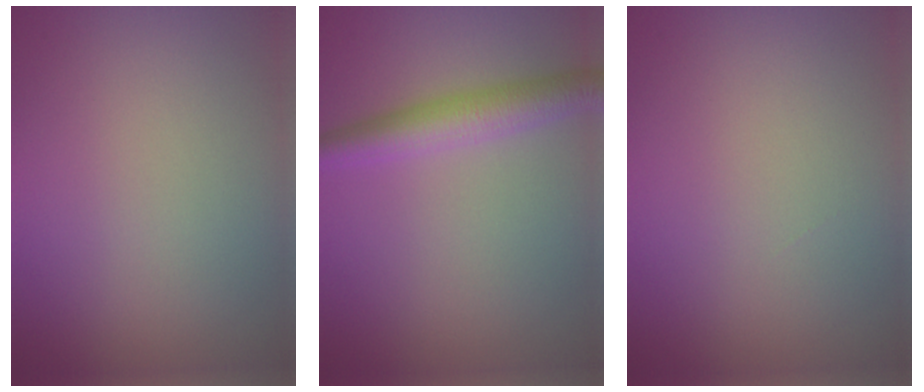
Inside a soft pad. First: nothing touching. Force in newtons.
{"total": 3.9, "press": 3.9, "slide": 0.1}
{"total": 0.0}